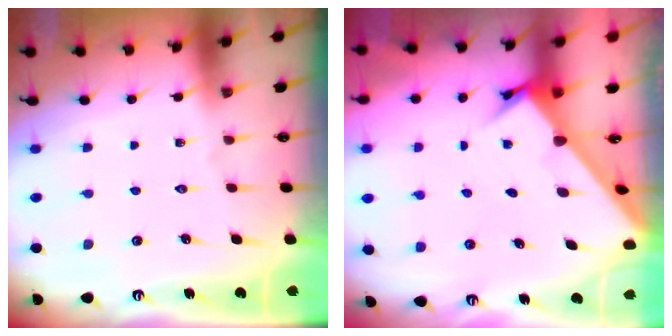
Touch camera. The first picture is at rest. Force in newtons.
{"total": 2.6, "press": 2.6, "slide": 0.2}